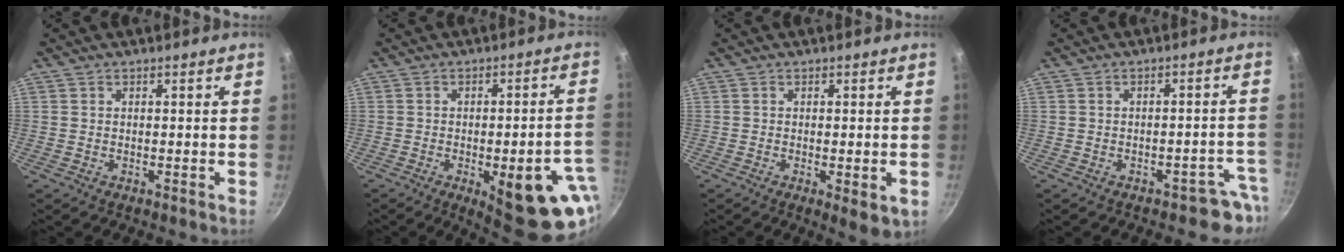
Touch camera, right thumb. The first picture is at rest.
{"total": 19.2, "force": [-6.7, 6.5, 16.8], "torque": [-0.156, 0.009, -0.076]}
{"total": 4.2, "force": [-1.1, 1.3, 3.8], "torque": [-0.057, -0.015, -0.012]}
{"total": 4.5, "force": [-3.6, 2.4, 1.5], "torque": [0.029, 0.045, -0.035]}